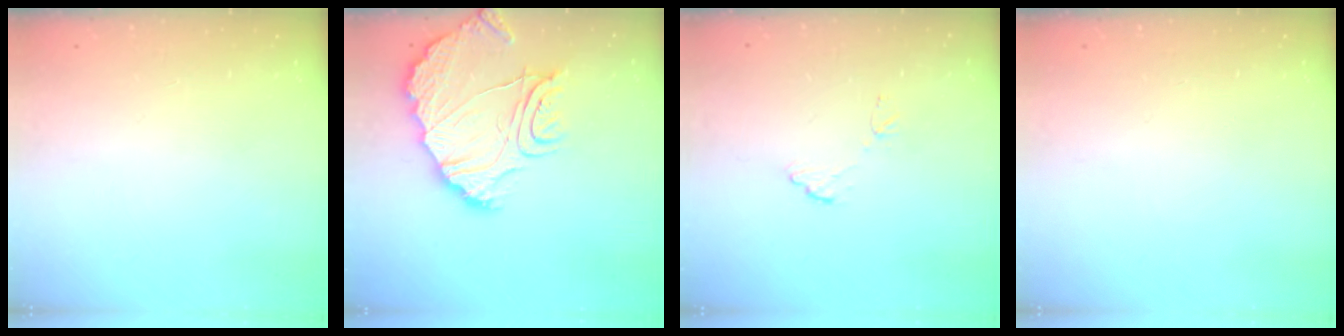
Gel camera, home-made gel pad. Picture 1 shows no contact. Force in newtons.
{"total": 15.7, "press": 15.6, "slide": 1.7}
{"total": 6.8, "press": 6.8, "slide": 0.4}
{"total": 0.0}